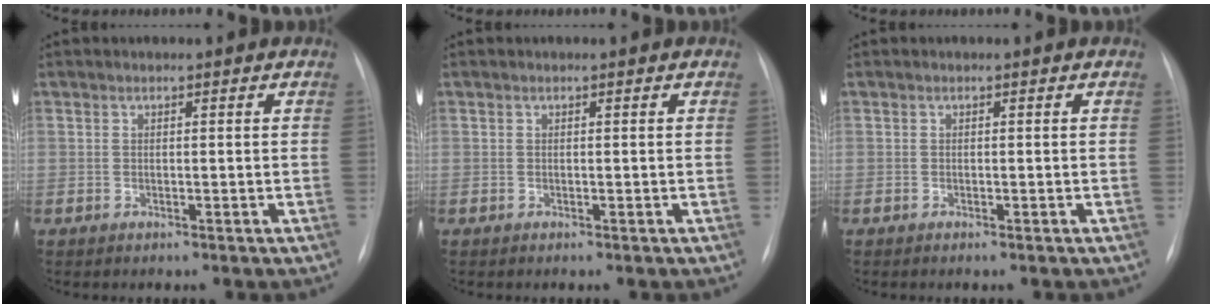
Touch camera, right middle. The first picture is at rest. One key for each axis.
{"total": 0.0}
{"total": 0.0}